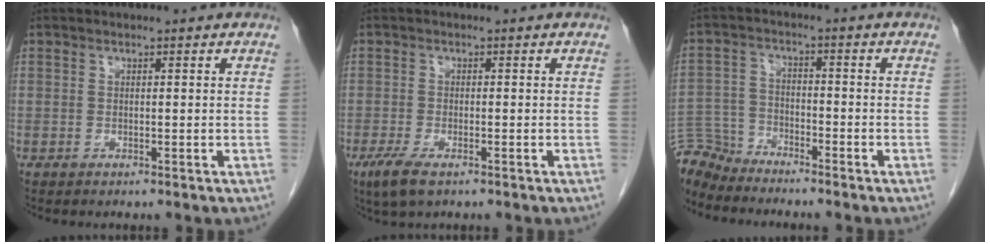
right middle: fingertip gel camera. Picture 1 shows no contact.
{"total": 4.1, "force": [-2.5, 1.2, 3.0], "torque": [-0.067, -0.010, -0.042]}
{"total": 6.4, "force": [-6.4, 0.8, -0.3], "torque": [0.003, 0.000, -0.125]}